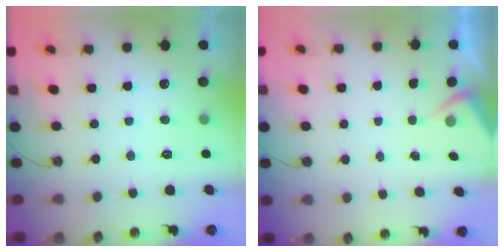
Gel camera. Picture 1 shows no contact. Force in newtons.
{"total": 2.4, "press": 2.4, "slide": 0.4}